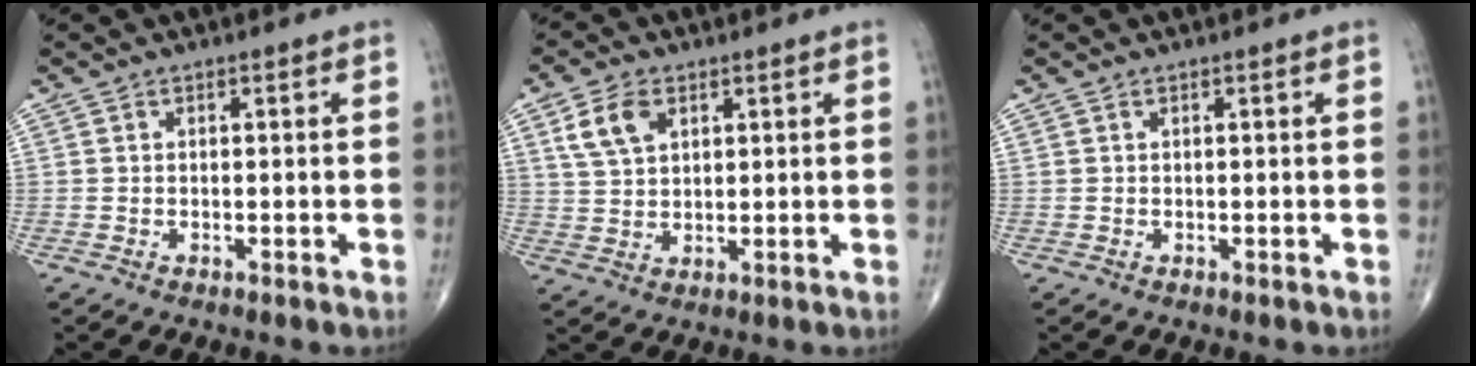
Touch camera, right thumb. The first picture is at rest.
{"total": 6.6, "force": [2.9, 4.1, 4.3], "torque": [-0.076, -0.005, 0.060]}
{"total": 0.0}